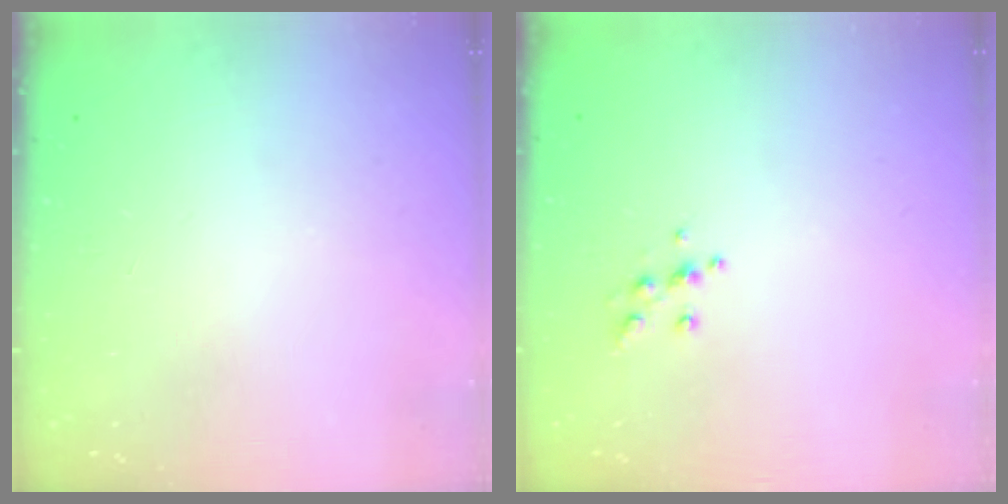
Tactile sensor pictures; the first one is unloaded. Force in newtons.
{"total": 6.4, "press": 6.4, "slide": 0.5}